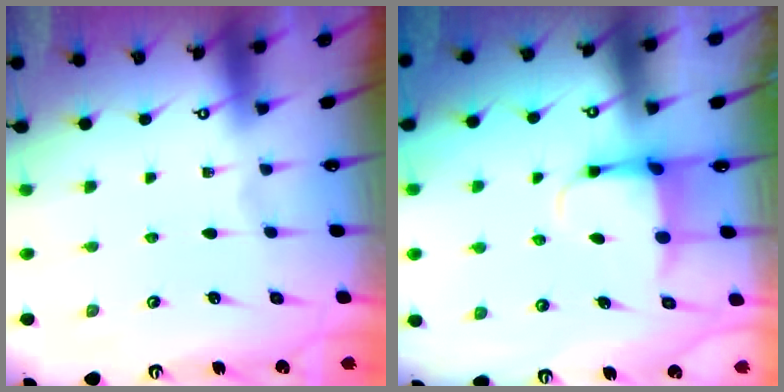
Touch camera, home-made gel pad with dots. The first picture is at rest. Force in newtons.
{"total": 4.0, "press": 3.9, "slide": 1.0}